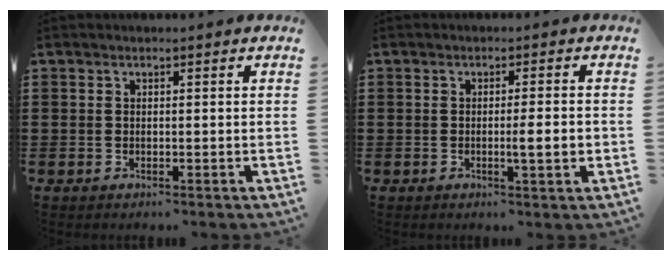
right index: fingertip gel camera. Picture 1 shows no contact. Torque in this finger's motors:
{"motor_torque": [1.88, 0.02, 0.16, 0.09]}